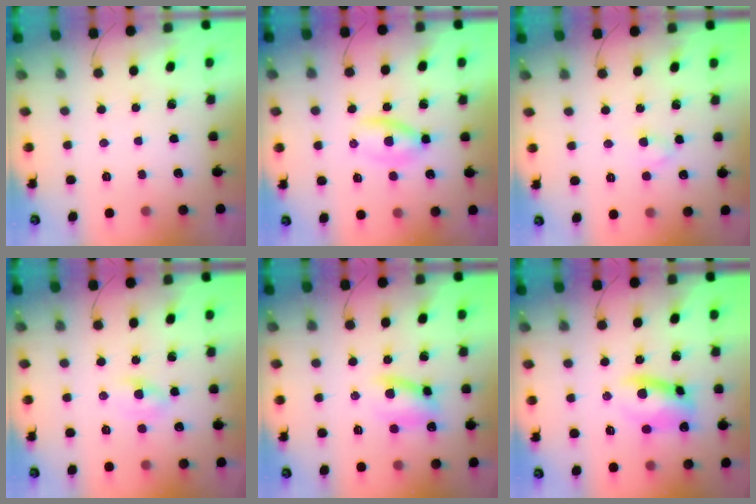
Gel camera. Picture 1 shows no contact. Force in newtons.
{"total": 3.6, "press": 3.5, "slide": 0.7}
{"total": 2.7, "press": 2.5, "slide": 1.2}
{"total": 3.3, "press": 3.1, "slide": 1.3}
{"total": 9.3, "press": 9.2, "slide": 1.5}
{"total": 9.4, "press": 9.4, "slide": 0.8}